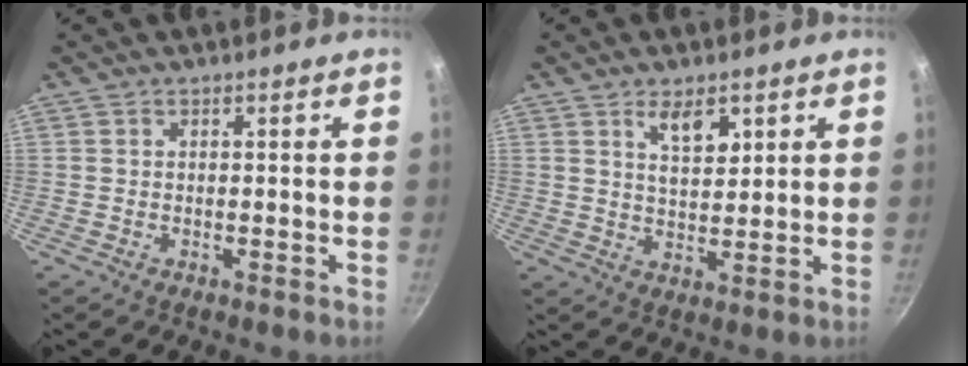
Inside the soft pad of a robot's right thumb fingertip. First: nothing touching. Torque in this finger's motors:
{"motor_torque": [-0.65, 0.82, 0.16, 0.00, 0.16]}